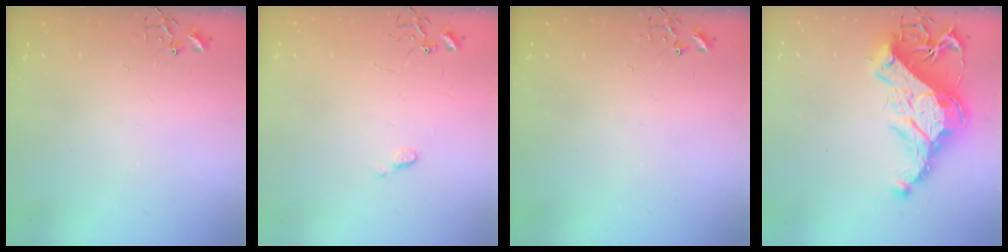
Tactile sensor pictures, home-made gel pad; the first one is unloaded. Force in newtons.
{"total": 4.8, "press": 4.8, "slide": 0.5}
{"total": 0.0}
{"total": 21.4, "press": 21.2, "slide": 2.9}